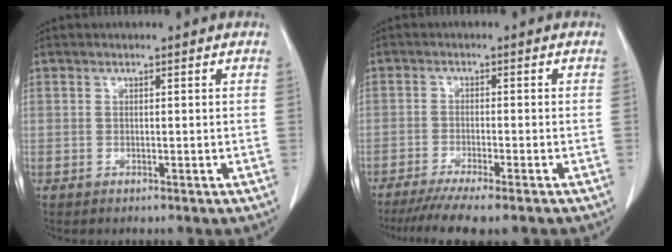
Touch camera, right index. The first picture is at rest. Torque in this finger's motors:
{"motor_torque": [0.78, -0.79, 0.37, 0.09]}